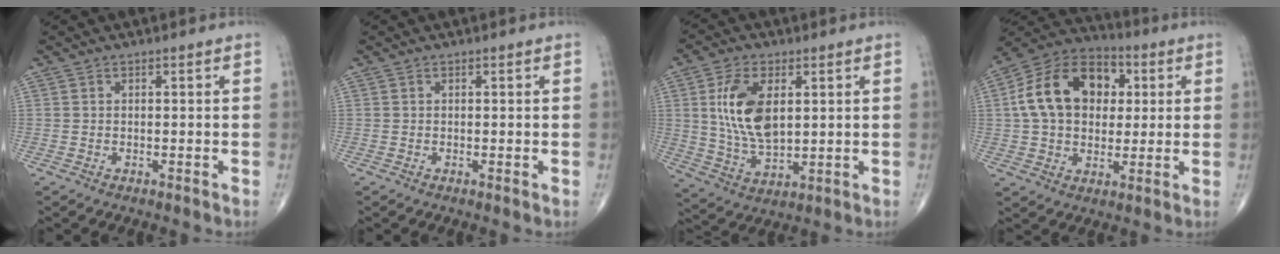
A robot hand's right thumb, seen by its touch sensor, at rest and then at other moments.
{"total": 0.0}
{"total": 12.8, "force": [2.8, 6.9, 10.4], "torque": [-0.191, -0.015, 0.059]}
{"total": 17.6, "force": [3.2, 12.4, 12.0], "torque": [-0.178, 0.016, 0.048]}